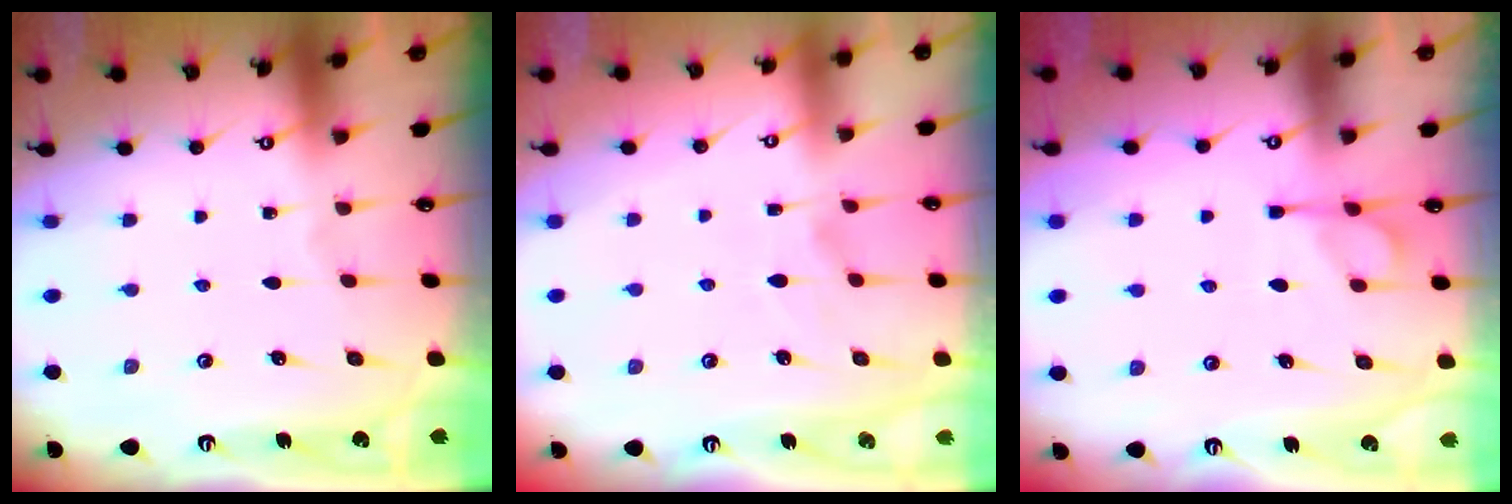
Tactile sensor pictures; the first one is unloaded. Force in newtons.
{"total": 2.8, "press": 2.5, "slide": 1.2}
{"total": 2.8, "press": 2.6, "slide": 1.2}